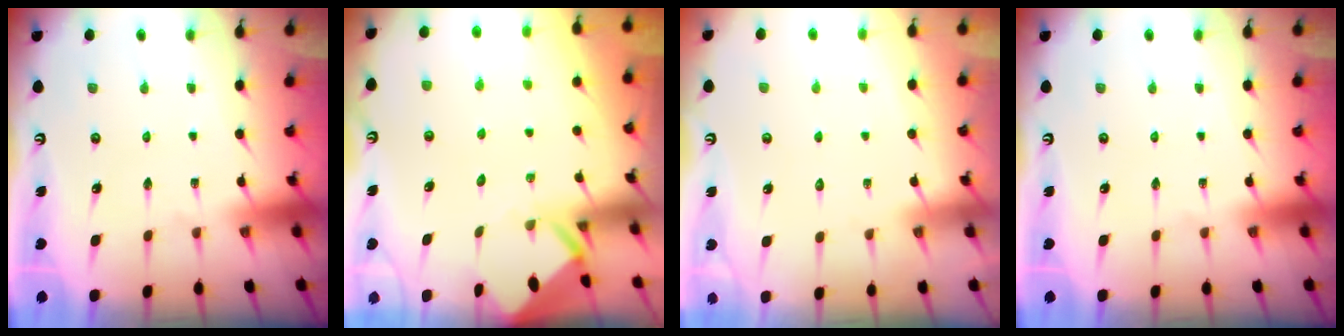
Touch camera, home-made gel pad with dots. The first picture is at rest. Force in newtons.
{"total": 3.1, "press": 3.1, "slide": 0.1}
{"total": 3.4, "press": 3.4, "slide": 0.4}
{"total": 0.0}